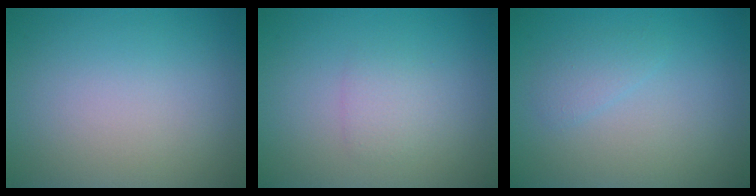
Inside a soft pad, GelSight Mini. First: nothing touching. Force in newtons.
{"total": 1.4, "press": 1.4, "slide": 0.0}
{"total": 1.2, "press": 1.2, "slide": 0.1}